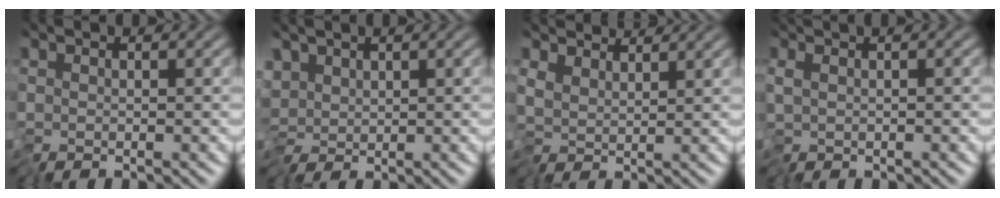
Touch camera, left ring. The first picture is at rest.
{"total": 1.9, "force": [-0.1, 0.9, 1.7], "torque": [-0.026, 0.008, -0.010]}
{"total": 3.3, "force": [2.6, 1.4, 1.5], "torque": [-0.035, 0.006, 0.037]}
{"total": 1.9, "force": [0.3, 0.5, 1.8], "torque": [-0.032, 0.007, 0.003]}